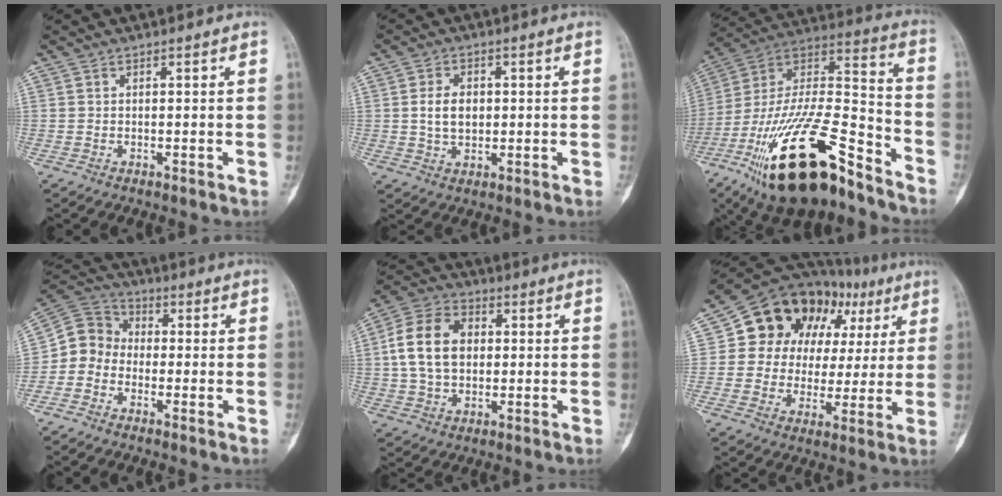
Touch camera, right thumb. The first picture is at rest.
{"total": 7.8, "force": [0.6, 5.3, 5.7], "torque": [-0.087, 0.003, 0.015]}
{"total": 30.9, "force": [-18.4, 11.3, 22.1], "torque": [-0.415, 0.060, -0.314]}
{"total": 7.5, "force": [-1.9, 6.6, 2.8], "torque": [-0.034, 0.045, -0.052]}
{"total": 12.8, "force": [1.3, 9.1, 8.9], "torque": [-0.153, 0.019, 0.019]}
{"total": 19.3, "force": [6.8, 14.7, 10.5], "torque": [-0.095, 0.025, 0.109]}